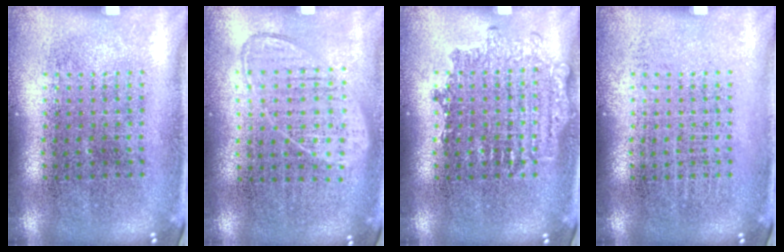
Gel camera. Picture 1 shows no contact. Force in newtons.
{"total": 1.0, "press": 0.8, "slide": 0.5}
{"total": 1.7, "press": 1.6, "slide": 0.3}
{"total": 0.0}